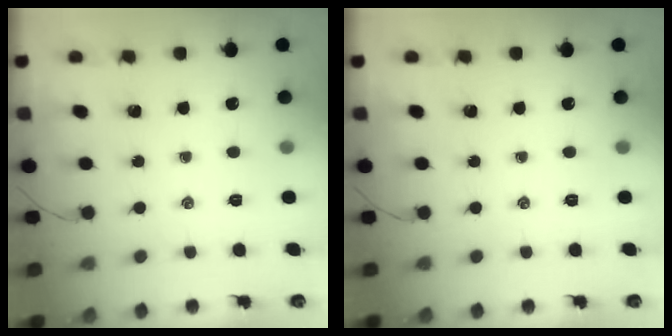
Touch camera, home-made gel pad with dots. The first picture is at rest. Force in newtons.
{"total": 0.0}